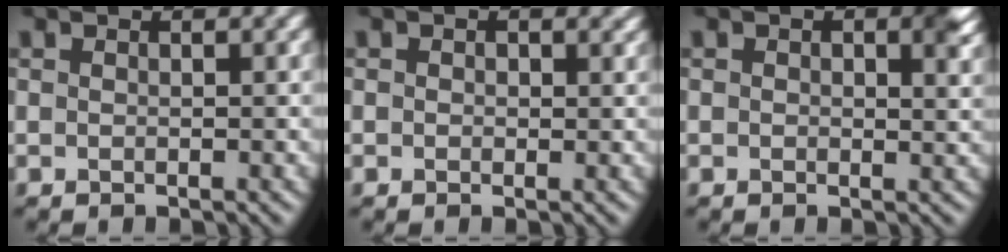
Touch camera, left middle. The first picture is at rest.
{"total": 0.6, "force": [0.2, 0.5, 0.1], "torque": [0.004, -0.002, 0.000]}
{"total": 3.2, "force": [1.2, 1.8, 2.3], "torque": [-0.021, 0.002, 0.012]}